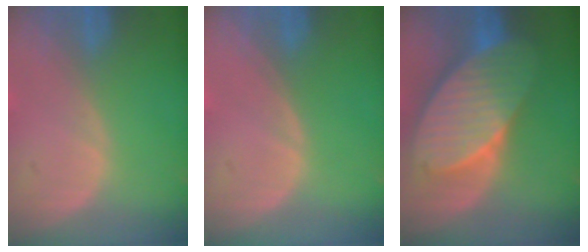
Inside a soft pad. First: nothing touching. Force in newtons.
{"total": 0.0}
{"total": 10.6, "press": 10.6, "slide": 0.7}